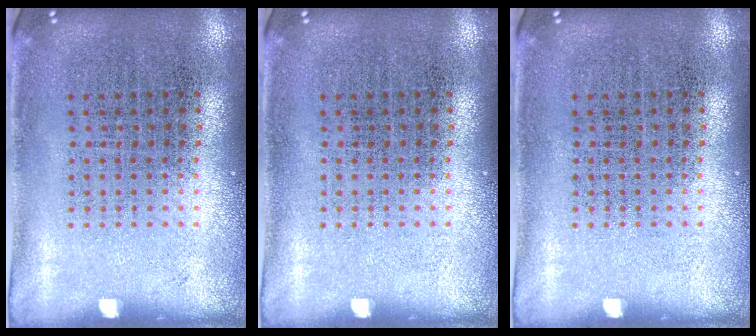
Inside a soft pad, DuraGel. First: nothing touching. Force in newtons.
{"total": 0.0}
{"total": 0.0}